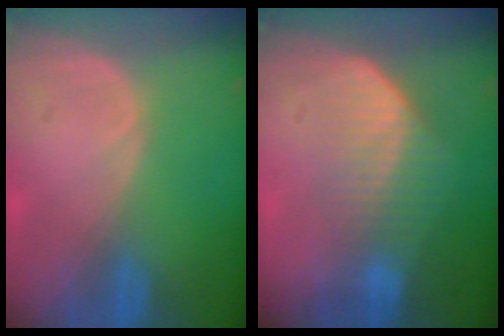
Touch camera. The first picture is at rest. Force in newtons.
{"total": 7.3, "press": 6.2, "slide": 3.9}